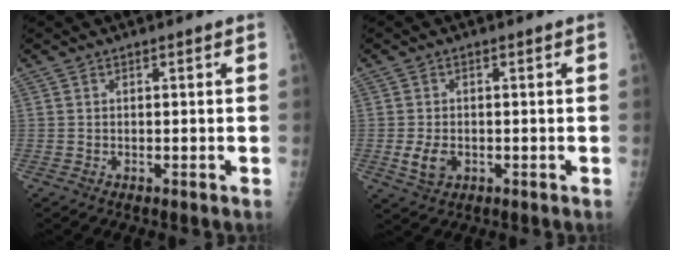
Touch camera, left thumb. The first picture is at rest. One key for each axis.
{"total": 4.0, "fx": -0.9, "fy": 2.8, "fz": 2.7, "tx": -0.050, "ty": -0.003, "tz": -0.012}